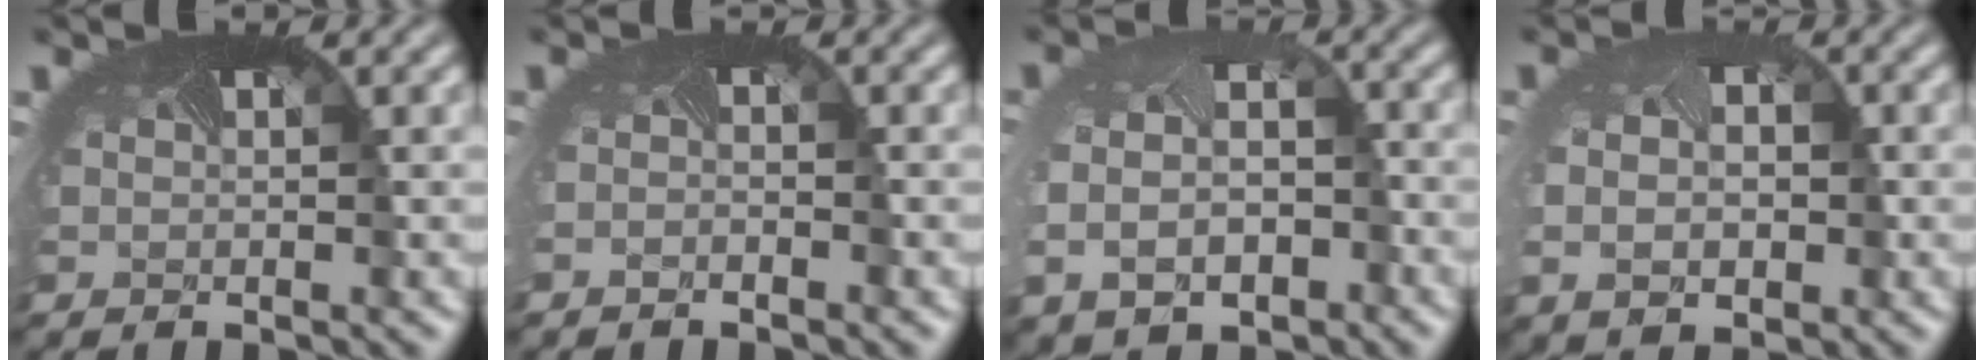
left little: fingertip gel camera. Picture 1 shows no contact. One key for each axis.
{"total": 1.1, "fx": -1.1, "fy": -0.2, "fz": -0.2, "tx": -0.004, "ty": -0.006, "tz": -0.018}
{"total": 6.6, "fx": -2.2, "fy": 4.5, "fz": 4.3, "tx": -0.097, "ty": -0.035, "tz": -0.018}
{"total": 4.4, "fx": -0.5, "fy": 3.1, "fz": 3.0, "tx": -0.055, "ty": -0.003, "tz": 0.003}